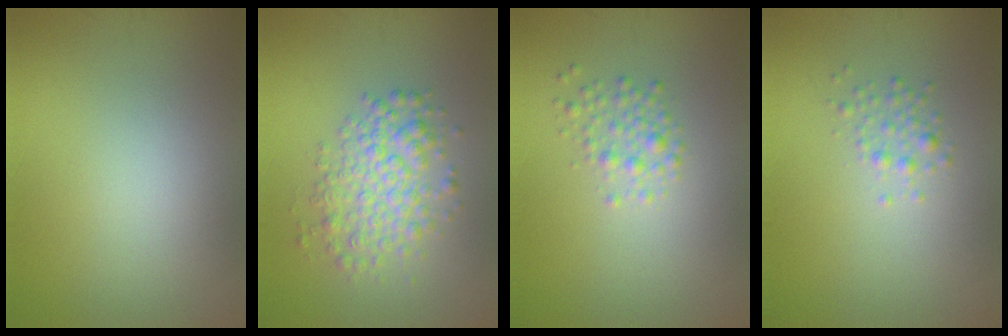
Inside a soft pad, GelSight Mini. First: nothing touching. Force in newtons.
{"total": 4.0, "press": 4.0, "slide": 0.1}
{"total": 1.8, "press": 1.8, "slide": 0.0}
{"total": 1.3, "press": 1.3, "slide": 0.1}